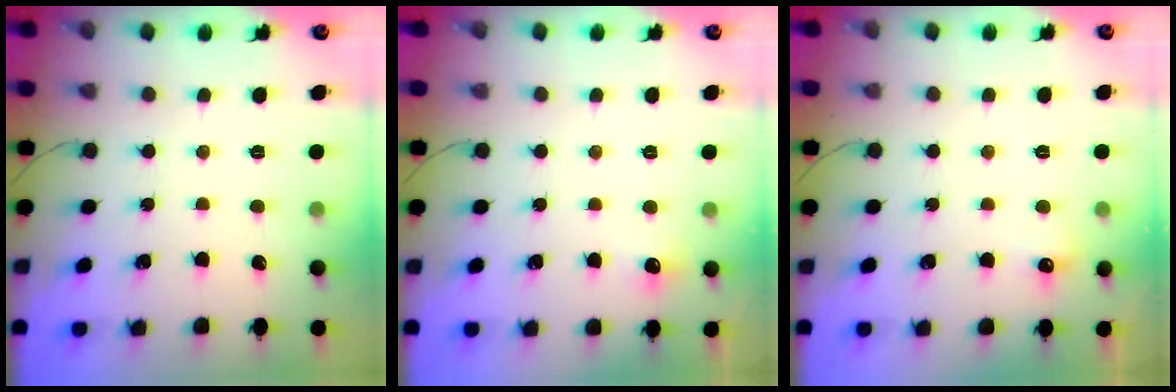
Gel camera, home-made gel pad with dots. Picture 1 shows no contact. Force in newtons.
{"total": 4.2, "press": 3.9, "slide": 1.7}
{"total": 4.3, "press": 4.2, "slide": 1.2}